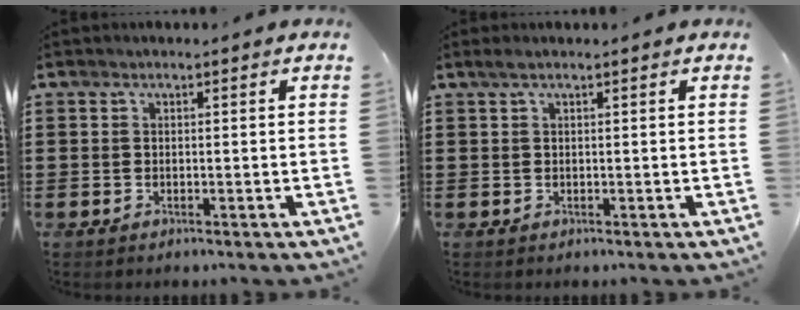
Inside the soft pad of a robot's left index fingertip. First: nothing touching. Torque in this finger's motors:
{"motor_torque": [0.07, -0.07, 0.06, 0.03]}